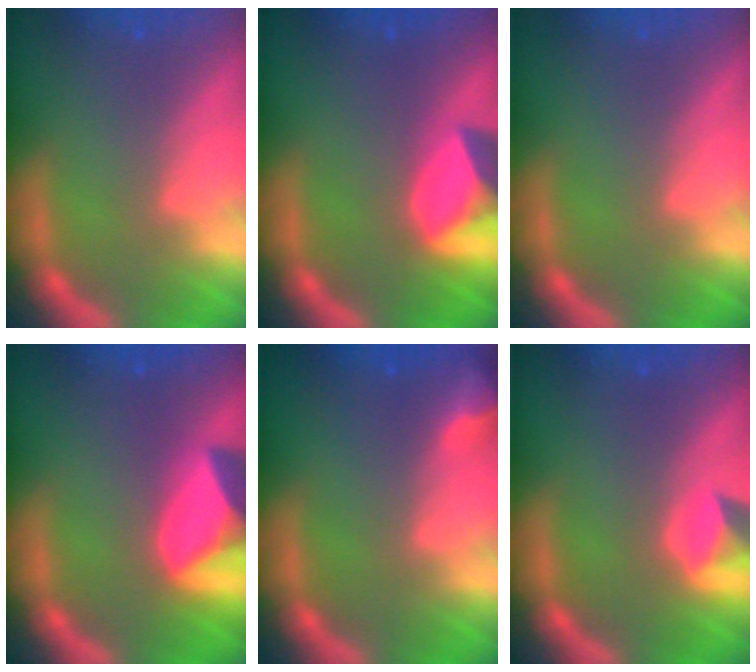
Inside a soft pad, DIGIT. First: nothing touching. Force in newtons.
{"total": 6.4}
{"total": 0.0}
{"total": 8.9}
{"total": 2.4}
{"total": 2.4}